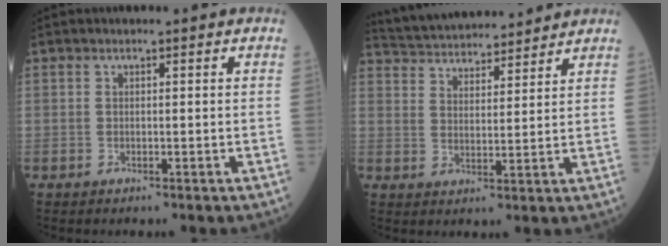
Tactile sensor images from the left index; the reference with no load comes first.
{"total": 15.2, "force": [14.4, 2.7, 4.3], "torque": [-0.075, 0.030, 0.226]}